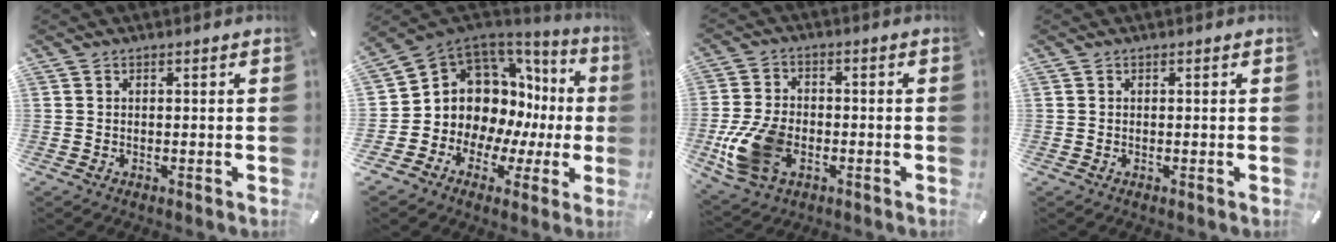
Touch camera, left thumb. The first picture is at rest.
{"total": 12.0, "force": [2.6, 10.3, 5.5], "torque": [-0.102, -0.054, 0.059]}
{"total": 12.8, "force": [-3.9, 8.7, 8.5], "torque": [-0.188, 0.007, -0.065]}
{"total": 0.0}